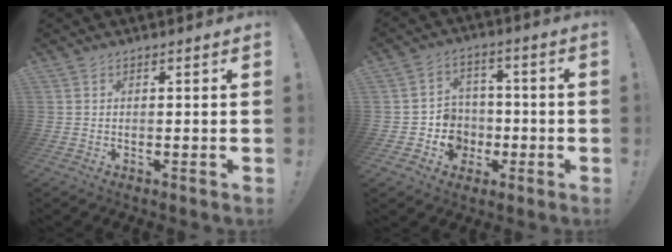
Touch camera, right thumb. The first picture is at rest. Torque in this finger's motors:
{"motor_torque": [1.15, 0.72, 0.02, 0.00, 0.00]}